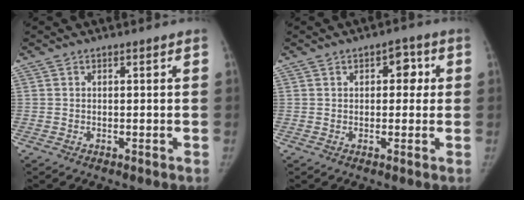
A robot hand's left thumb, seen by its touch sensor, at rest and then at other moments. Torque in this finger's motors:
{"motor_torque": [0.34, 0.43, -0.25, 0.00, 0.10]}